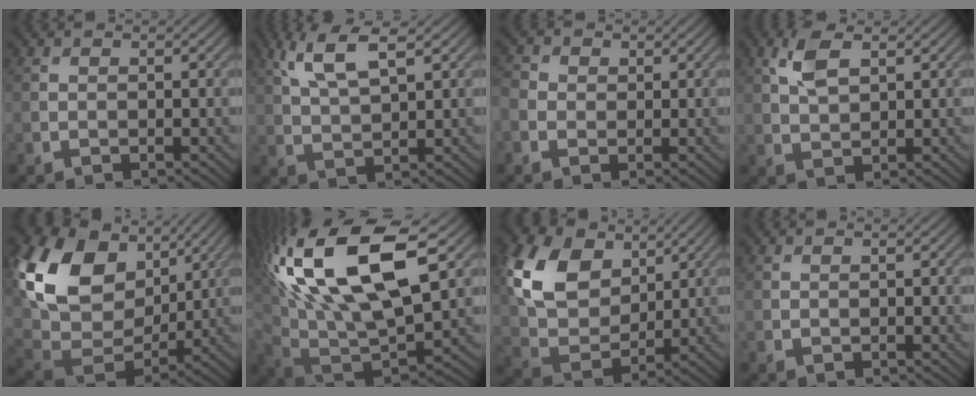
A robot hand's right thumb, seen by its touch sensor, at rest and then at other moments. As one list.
[{"total": 6.9, "force": [3.8, 1.9, 5.5], "torque": [-0.124, 0.008, 0.078]}, {"total": 2.7, "force": [-0.2, 2.4, 1.3], "torque": [-0.039, 0.006, -0.011]}, {"total": 4.4, "force": [2.0, 1.9, 3.4], "torque": [-0.084, 0.008, 0.039]}, {"total": 17.2, "force": [6.4, 11.5, 11.1], "torque": [-0.268, 0.015, 0.132]}, {"total": 21.5, "force": [7.6, 9.3, 17.8], "torque": [-0.376, 0.043, 0.129]}, {"total": 12.2, "force": [5.1, 8.1, 7.7], "torque": [-0.189, 0.011, 0.095]}, {"total": 0.0}]